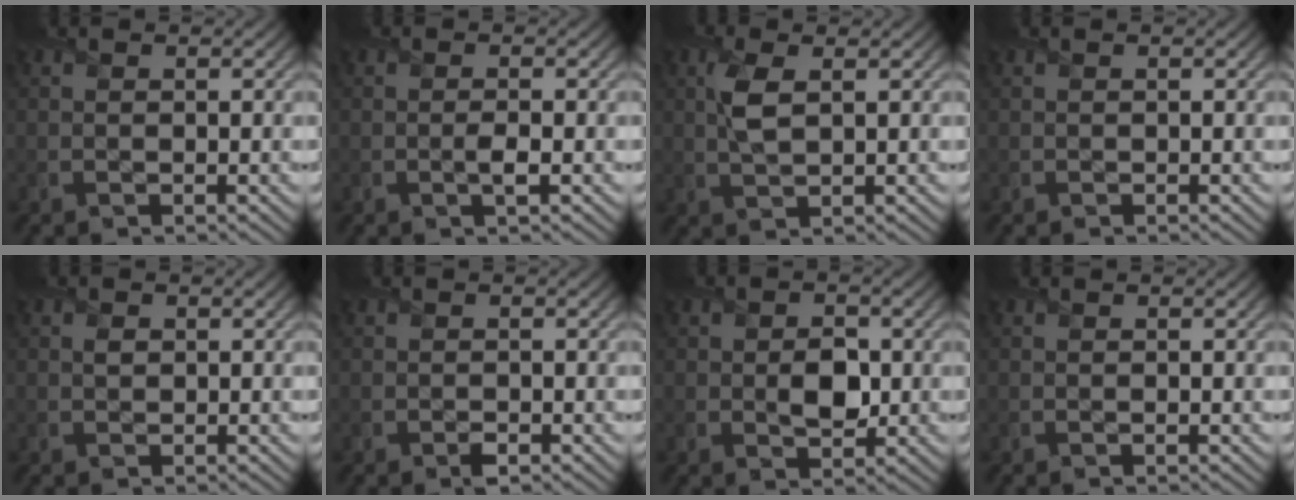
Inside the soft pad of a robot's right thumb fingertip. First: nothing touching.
{"total": 1.2, "force": [-0.4, 0.2, 1.1], "torque": [-0.018, -0.004, -0.010]}
{"total": 3.5, "force": [0.9, 1.3, 3.1], "torque": [-0.076, 0.001, 0.020]}
{"total": 0.0}
{"total": 0.7, "force": [0.2, 0.6, 0.2], "torque": [-0.002, -0.005, 0.004]}
{"total": 0.8, "force": [-0.6, 0.4, 0.4], "torque": [-0.004, -0.007, -0.009]}
{"total": 3.4, "force": [-0.2, 2.4, 2.5], "torque": [-0.041, -0.009, -0.003]}
{"total": 0.0}